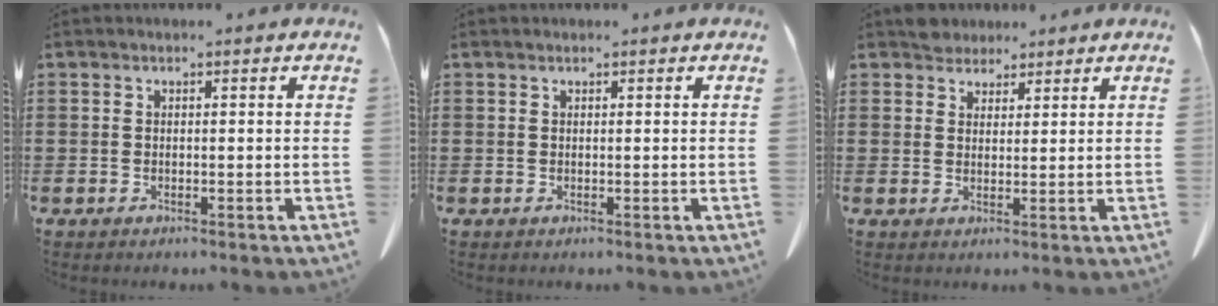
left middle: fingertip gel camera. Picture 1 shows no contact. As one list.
[{"total": 0.0}, {"total": 2.8, "force": [2.6, 1.1, 0.2], "torque": [-0.004, 0.001, 0.050]}]